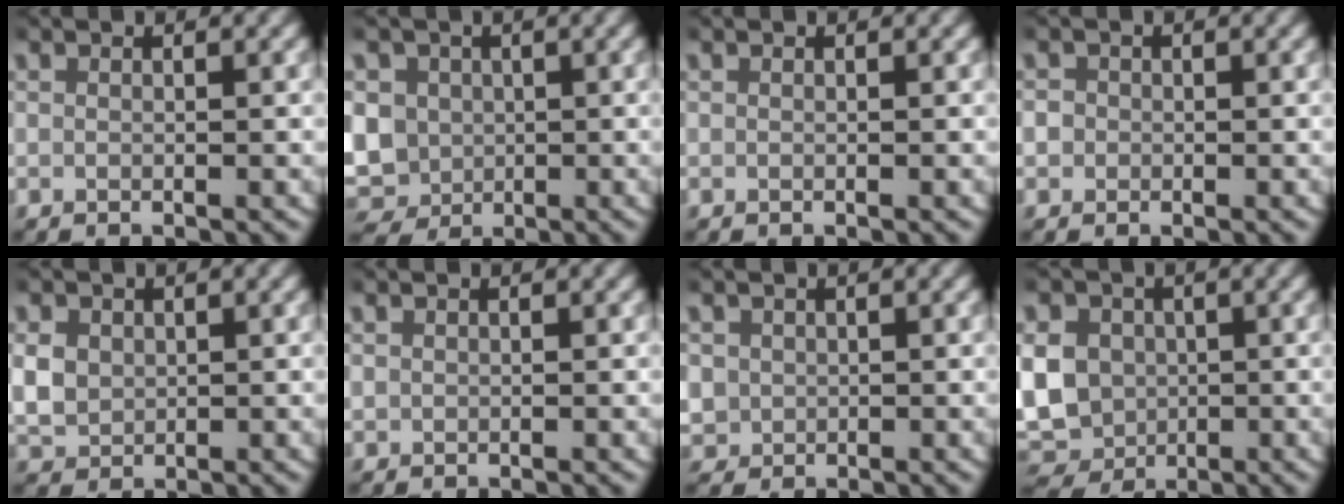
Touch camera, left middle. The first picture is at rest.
{"total": 11.8, "force": [-1.3, 11.2, 3.7], "torque": [-0.114, -0.043, -0.020]}
{"total": 0.0}
{"total": 2.1, "force": [-0.1, 2.1, 0.2], "torque": [-0.004, 0.005, -0.012]}
{"total": 3.8, "force": [0.5, 3.3, 1.7], "torque": [-0.048, -0.007, 0.017]}
{"total": 1.0, "force": [0.4, 0.9, 0.2], "torque": [-0.005, 0.002, 0.006]}
{"total": 3.7, "force": [0.1, 3.6, 1.1], "torque": [-0.039, -0.012, 0.006]}
{"total": 12.8, "force": [-1.7, 12.0, 4.1], "torque": [-0.115, -0.038, -0.028]}